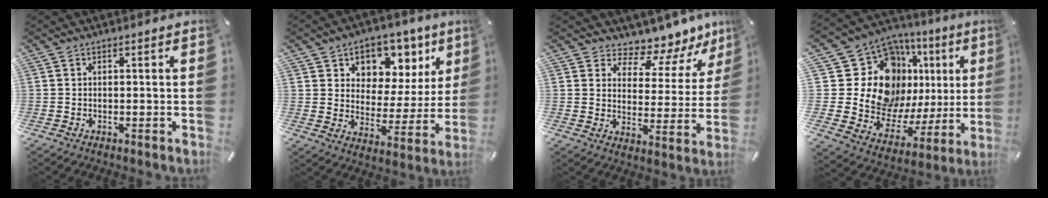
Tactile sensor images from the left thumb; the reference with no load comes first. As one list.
[{"total": 9.0, "force": [5.0, 7.2, 1.8], "torque": [-0.015, -0.059, 0.088]}, {"total": 8.6, "force": [7.2, 4.4, 1.8], "torque": [-0.013, -0.085, 0.122]}, {"total": 21.8, "force": [8.0, 15.2, 13.5], "torque": [-0.225, -0.062, 0.164]}]